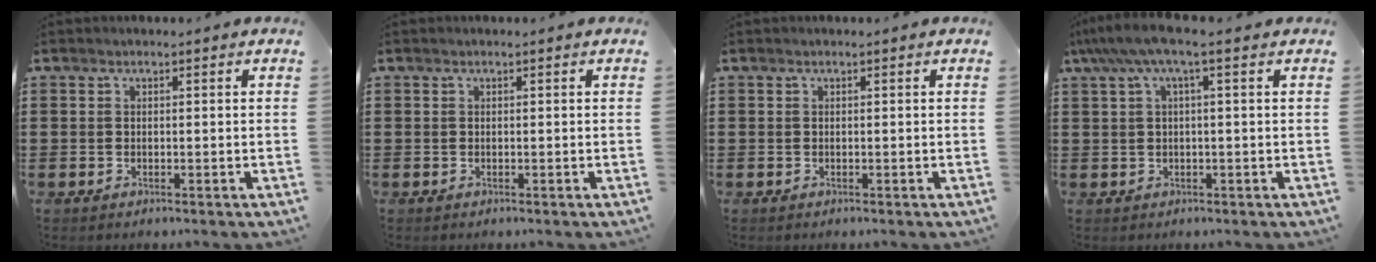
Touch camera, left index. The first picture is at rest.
{"total": 0.0}
{"total": 0.0}
{"total": 3.8, "force": [0.6, 0.3, 3.8], "torque": [-0.079, -0.001, 0.004]}